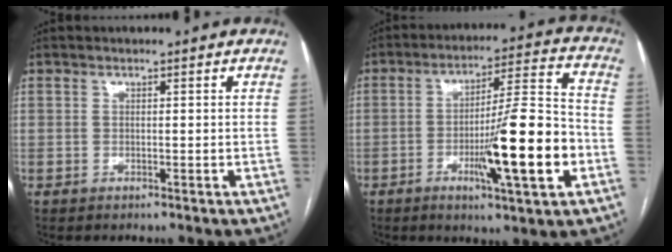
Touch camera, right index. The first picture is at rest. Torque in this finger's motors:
{"motor_torque": [1.87, -0.27, 0.73, 0.21]}